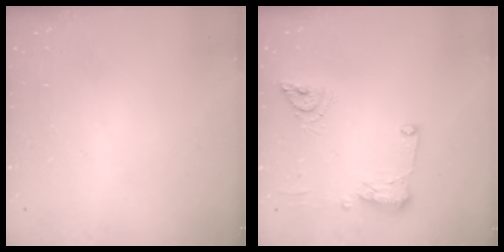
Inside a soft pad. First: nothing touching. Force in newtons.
{"total": 11.2, "press": 11.1, "slide": 1.5}